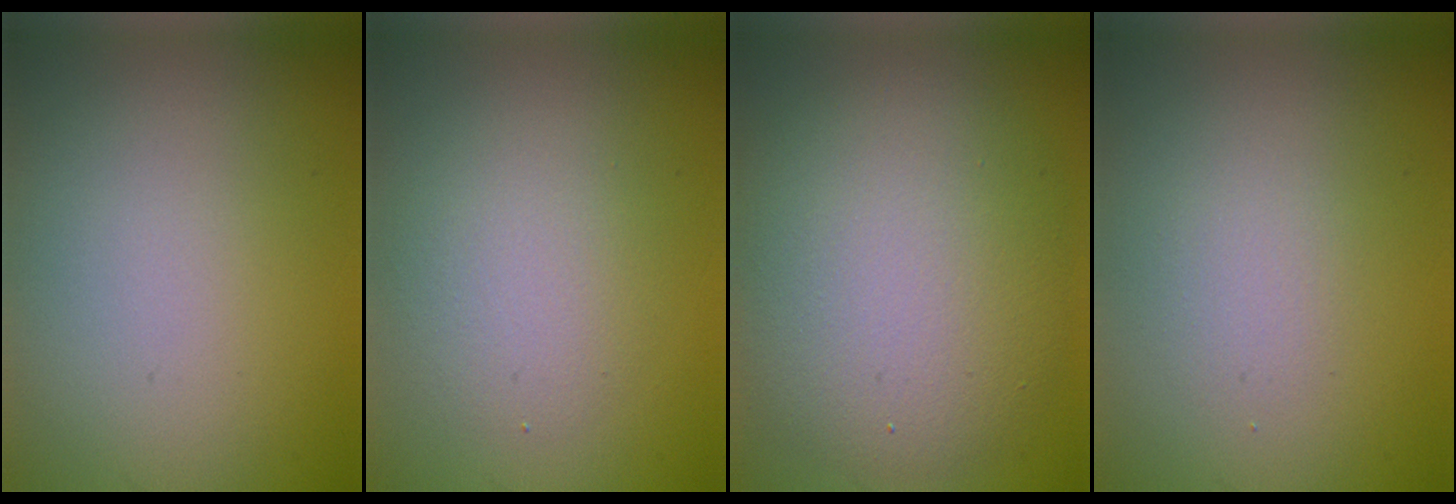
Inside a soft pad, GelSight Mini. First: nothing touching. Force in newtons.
{"total": 2.9, "press": 2.9, "slide": 0.0}
{"total": 8.9, "press": 8.8, "slide": 0.7}
{"total": 1.4, "press": 1.4, "slide": 0.1}